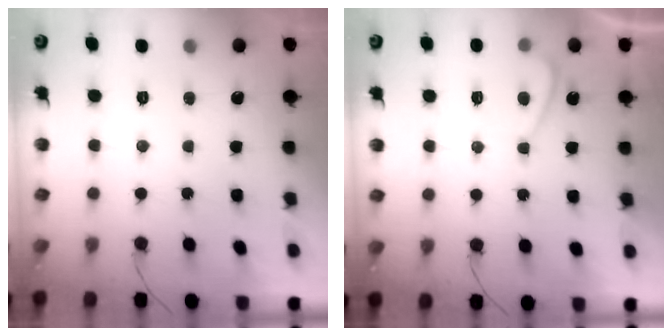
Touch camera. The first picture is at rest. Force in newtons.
{"total": 1.8, "press": 1.7, "slide": 0.6}